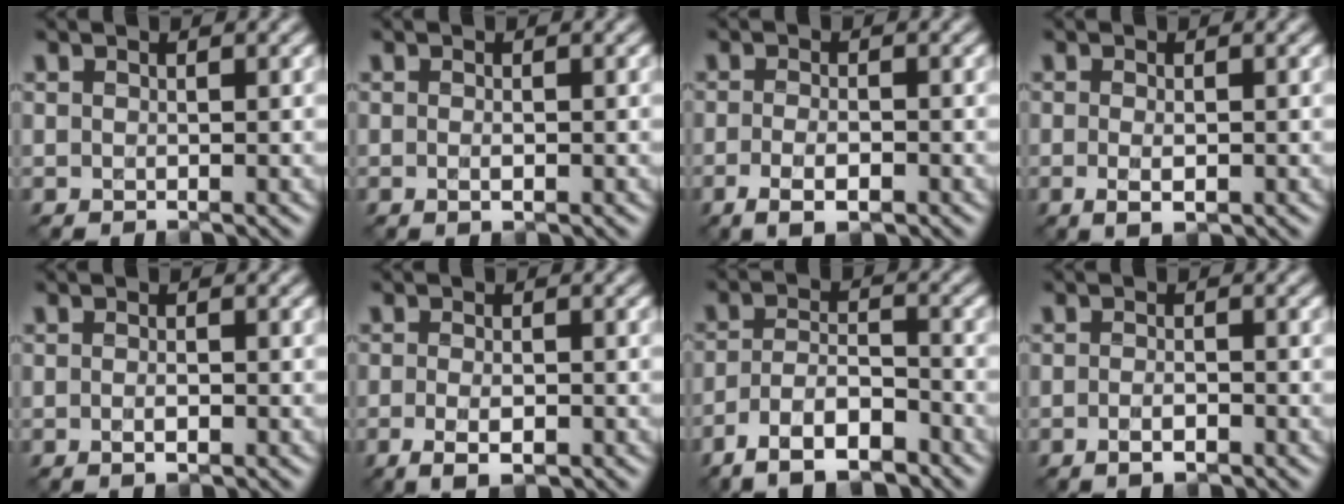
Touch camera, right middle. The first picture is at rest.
{"total": 0.9, "force": [-0.2, 0.2, 0.8], "torque": [-0.015, -0.003, -0.003]}
{"total": 2.9, "force": [-1.3, 1.0, 2.4], "torque": [-0.048, -0.006, -0.023]}
{"total": 1.9, "force": [-0.5, 0.7, 1.7], "torque": [-0.034, -0.008, -0.008]}
{"total": 1.2, "force": [-0.4, 0.4, 1.0], "torque": [-0.019, -0.003, -0.007]}
{"total": 2.7, "force": [-1.0, 1.0, 2.2], "torque": [-0.043, -0.008, -0.018]}
{"total": 6.2, "force": [-4.3, 2.3, 3.9], "torque": [-0.069, 0.000, -0.081]}
{"total": 1.6, "force": [-0.8, 0.5, 1.3], "torque": [-0.025, -0.003, -0.016]}